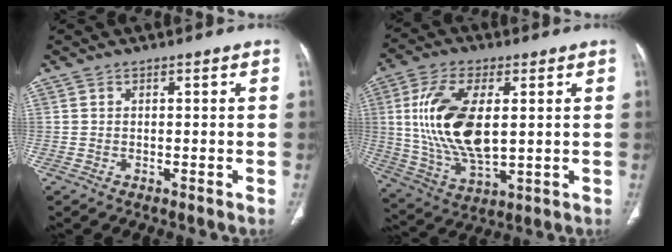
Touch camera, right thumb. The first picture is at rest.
{"total": 17.7, "force": [2.6, 8.6, 15.2], "torque": [-0.301, -0.013, 0.057]}